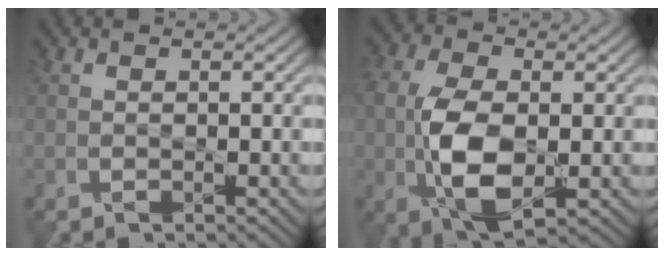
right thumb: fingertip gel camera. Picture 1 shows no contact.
{"total": 8.9, "force": [-1.3, 4.6, 7.6], "torque": [-0.170, -0.001, -0.025]}